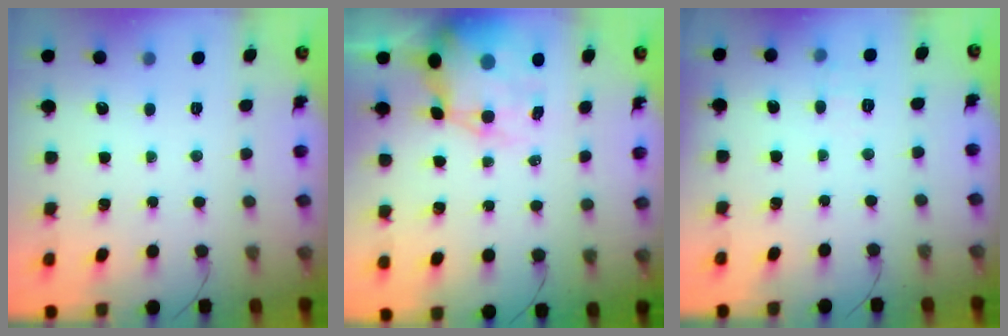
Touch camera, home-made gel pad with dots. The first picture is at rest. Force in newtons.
{"total": 12.3, "press": 11.8, "slide": 3.3}
{"total": 5.3, "press": 5.2, "slide": 1.3}